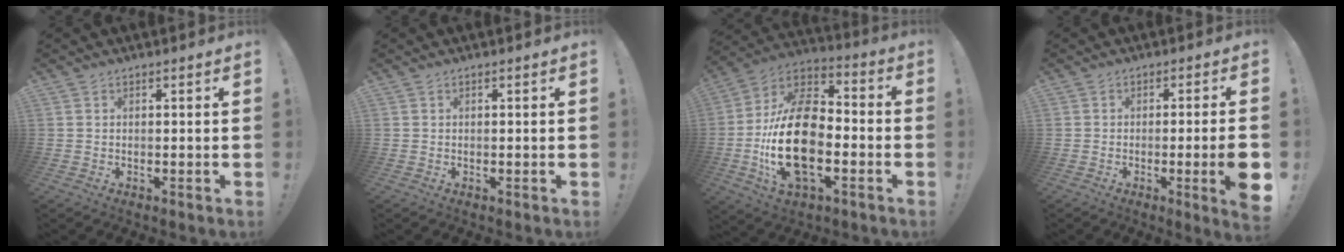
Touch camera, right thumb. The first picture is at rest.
{"total": 0.0}
{"total": 23.7, "force": [-4.6, 13.9, 18.6], "torque": [-0.350, 0.022, -0.072]}
{"total": 8.2, "force": [-2.1, 0.3, 8.0], "torque": [-0.122, 0.000, -0.032]}